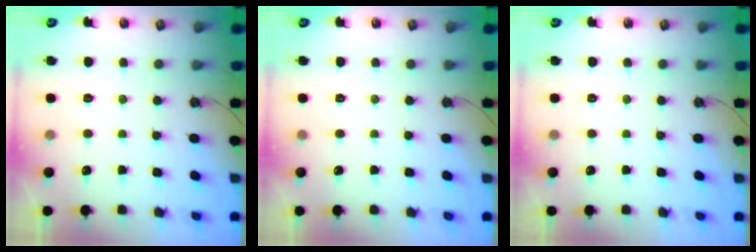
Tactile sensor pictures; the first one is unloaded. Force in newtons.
{"total": 0.0}
{"total": 0.0}